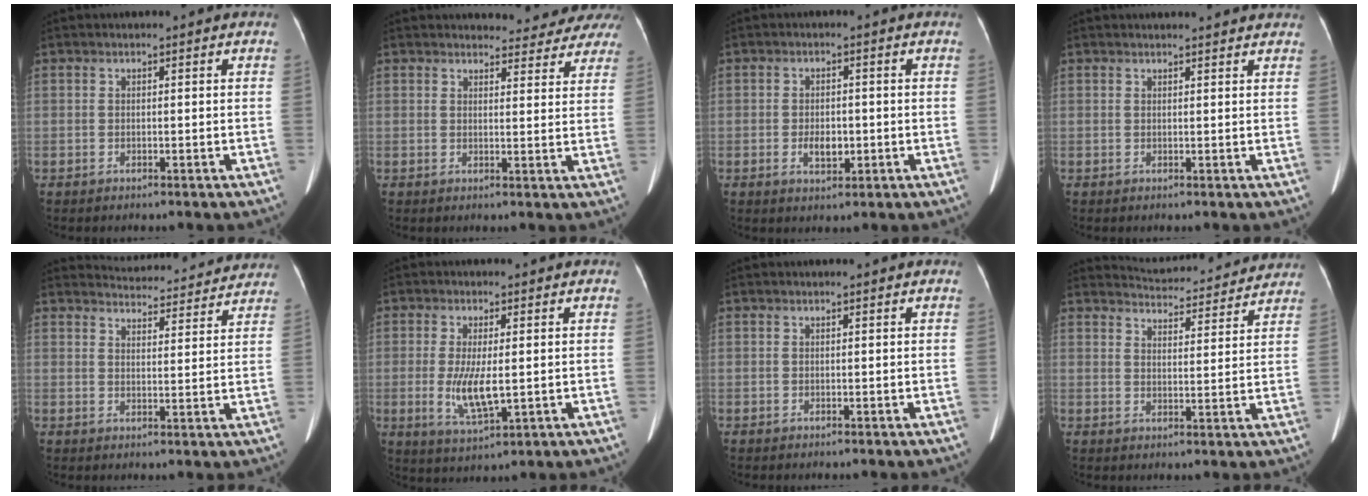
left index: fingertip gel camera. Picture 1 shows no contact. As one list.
[{"total": 10.7, "force": [10.4, 2.7, 1.1], "torque": [0.016, -0.009, 0.093]}, {"total": 3.4, "force": [-0.9, 1.9, 2.7], "torque": [-0.050, 0.000, -0.010]}, {"total": 5.5, "force": [5.3, 0.5, 1.4], "torque": [-0.017, 0.016, 0.051]}, {"total": 15.7, "force": [15.2, 3.0, 2.3], "torque": [-0.017, -0.002, 0.175]}, {"total": 6.4, "force": [-0.4, 1.7, 6.2], "torque": [-0.131, -0.018, -0.003]}, {"total": 0.7, "force": [0.7, 0.0, 0.3], "torque": [-0.007, 0.008, 0.010]}, {"total": 14.3, "force": [13.9, 2.7, 2.0], "torque": [-0.016, 0.004, 0.164]}]